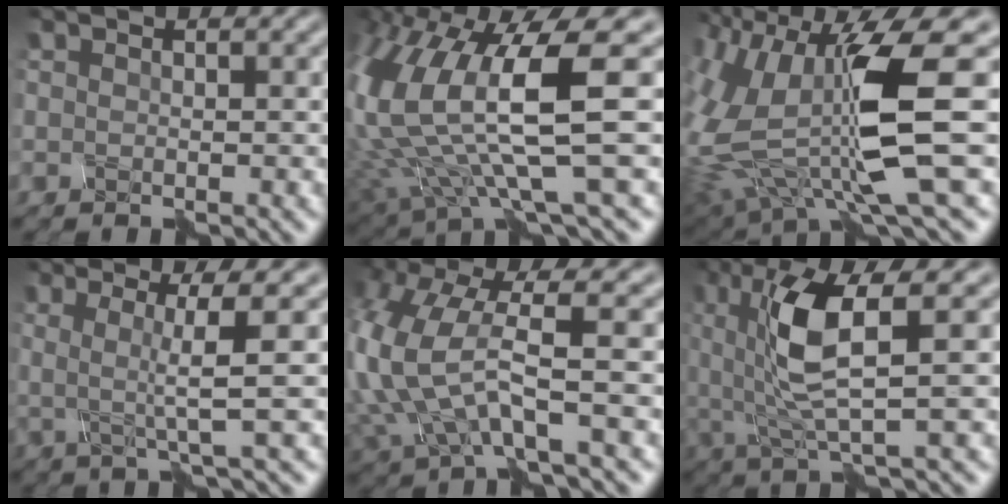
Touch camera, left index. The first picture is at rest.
{"total": 12.6, "force": [1.2, 4.1, 11.8], "torque": [-0.263, -0.012, 0.034]}
{"total": 12.3, "force": [-1.2, 4.4, 11.4], "torque": [-0.253, -0.032, -0.015]}
{"total": 3.8, "force": [-0.5, 0.2, 3.8], "torque": [-0.070, 0.004, -0.009]}
{"total": 9.1, "force": [-0.5, 3.9, 8.2], "torque": [-0.206, -0.010, -0.012]}
{"total": 6.4, "force": [0.2, 1.5, 6.2], "torque": [-0.129, 0.001, 0.004]}